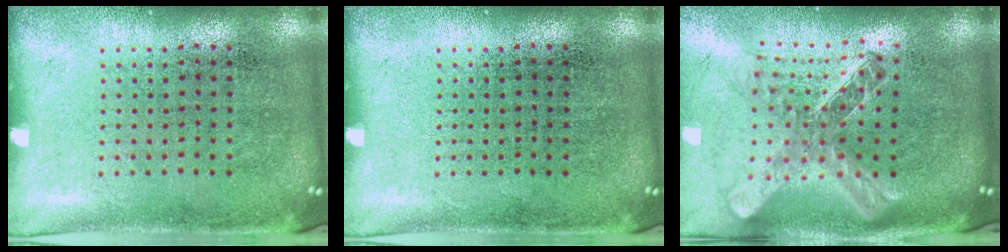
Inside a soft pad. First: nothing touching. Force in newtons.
{"total": 0.0}
{"total": 2.6, "press": 1.9, "slide": 1.7}